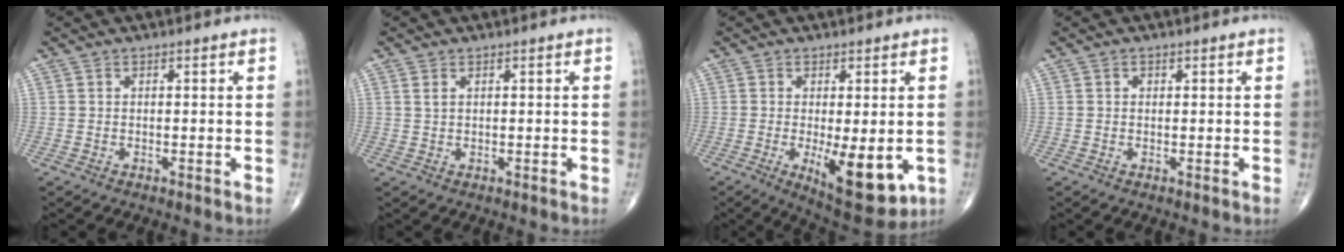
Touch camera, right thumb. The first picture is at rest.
{"total": 1.1, "force": [0.6, 0.6, 0.7], "torque": [-0.014, 0.002, 0.014]}
{"total": 11.6, "force": [-2.7, 4.3, 10.4], "torque": [-0.136, -0.024, -0.026]}
{"total": 0.7, "force": [0.3, 0.6, 0.3], "torque": [-0.001, 0.000, 0.004]}